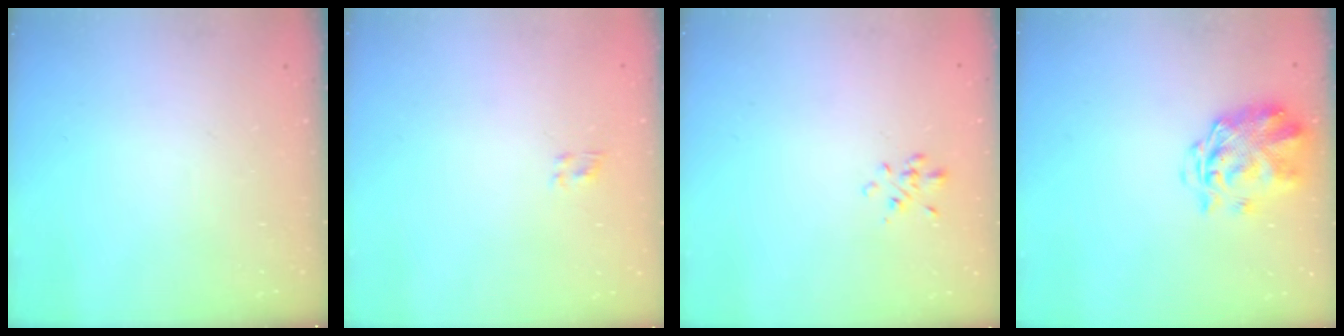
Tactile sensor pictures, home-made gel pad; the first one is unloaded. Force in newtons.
{"total": 1.1, "press": 0.8, "slide": 0.7}
{"total": 1.6, "press": 1.5, "slide": 0.6}
{"total": 3.9, "press": 3.5, "slide": 1.8}